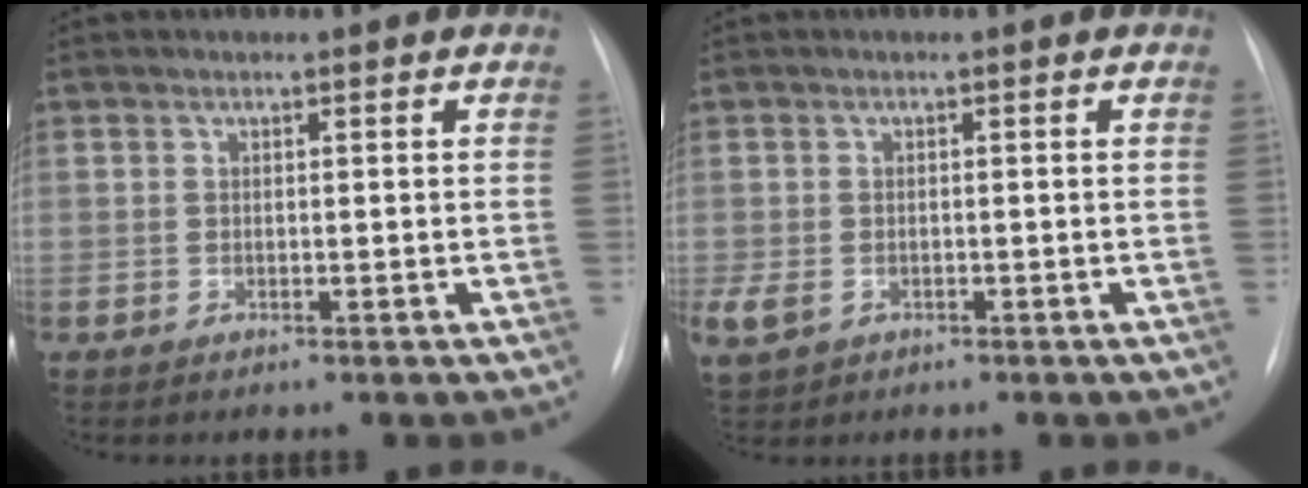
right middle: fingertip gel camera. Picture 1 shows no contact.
{"total": 4.0, "force": [-1.5, 2.9, 2.3], "torque": [-0.056, -0.002, -0.016]}